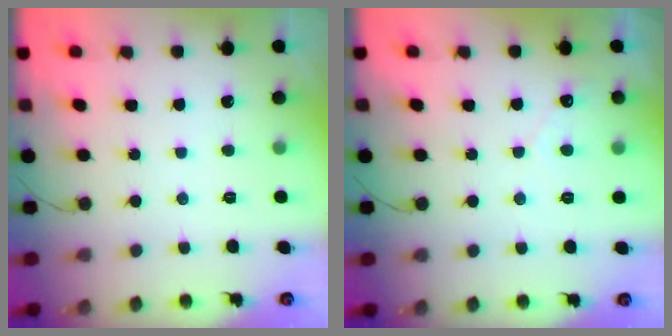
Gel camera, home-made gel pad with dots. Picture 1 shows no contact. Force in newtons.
{"total": 2.3, "press": 2.3, "slide": 0.1}